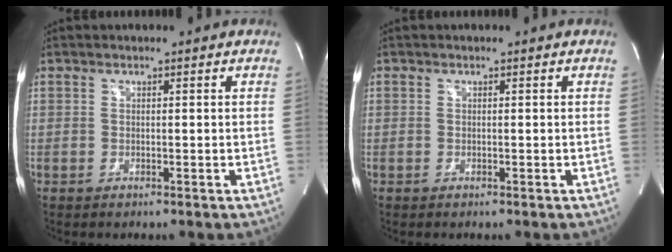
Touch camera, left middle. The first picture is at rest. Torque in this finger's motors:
{"motor_torque": [0.00, 0.00, 0.00, 0.00]}